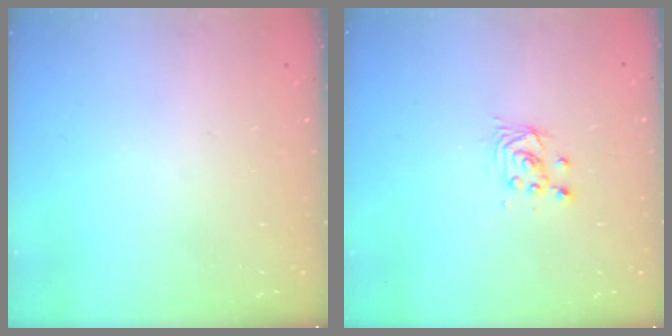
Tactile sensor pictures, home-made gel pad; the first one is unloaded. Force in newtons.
{"total": 2.5, "press": 2.5, "slide": 0.1}